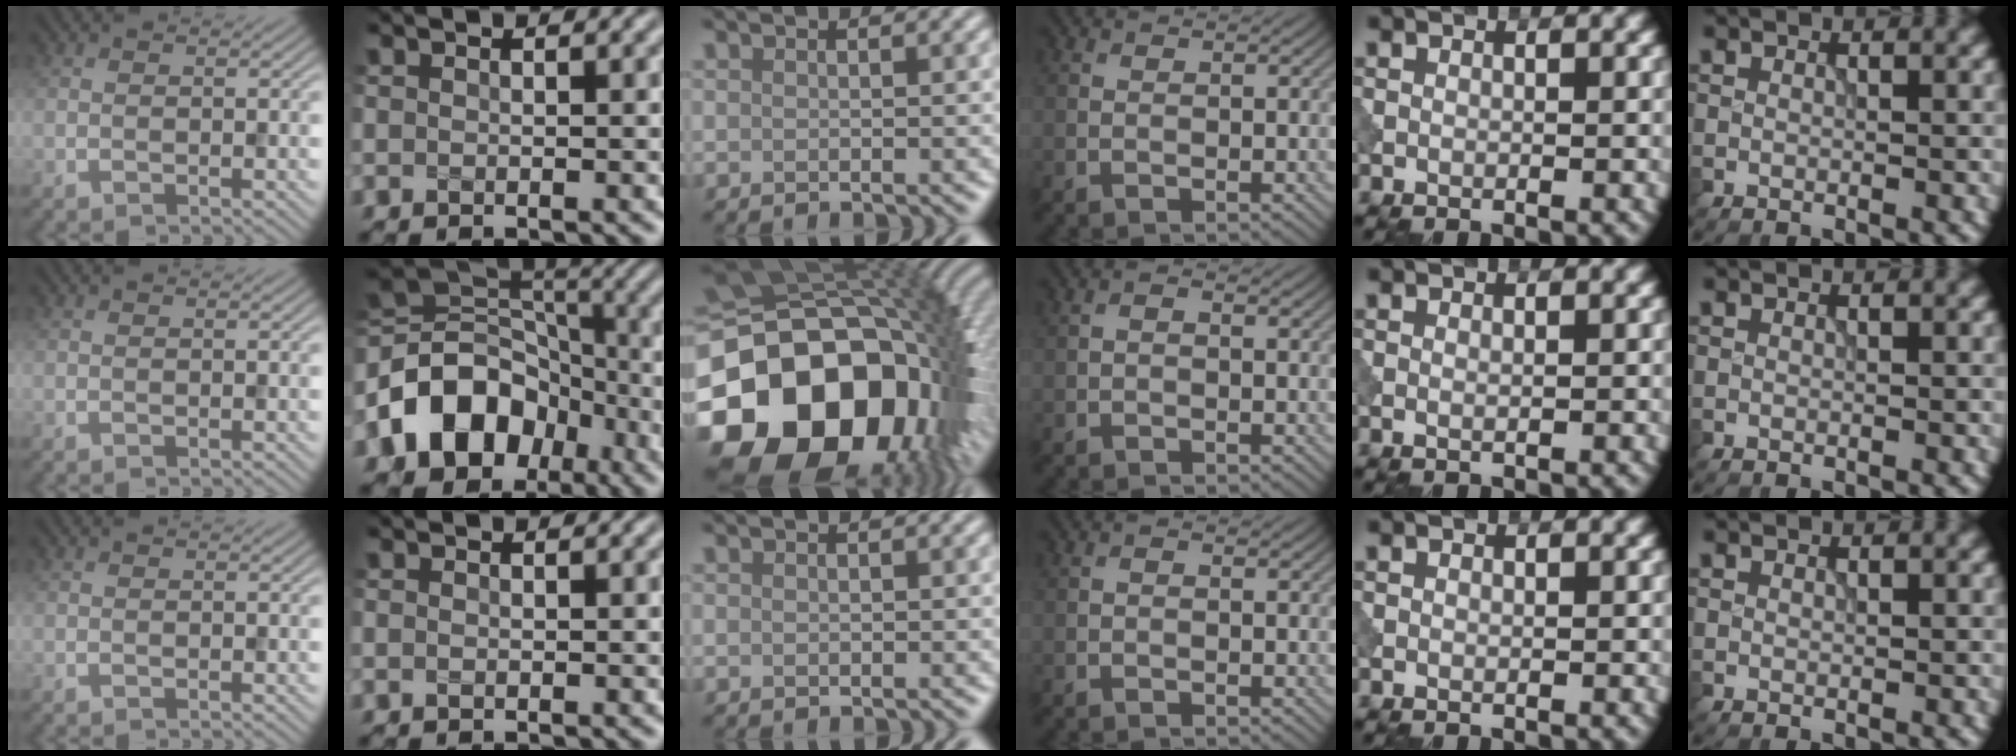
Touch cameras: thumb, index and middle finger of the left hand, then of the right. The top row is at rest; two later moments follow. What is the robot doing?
{"motion": "insert", "object": "peg toy"}